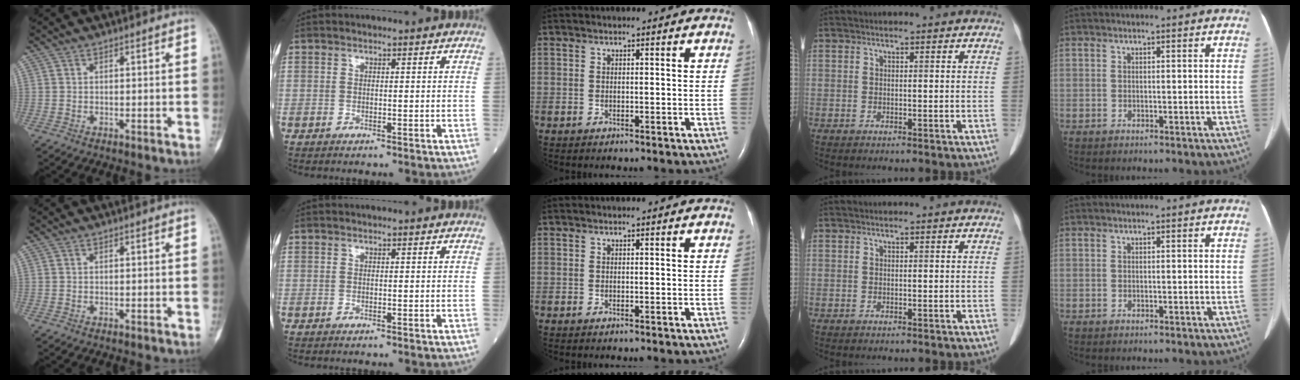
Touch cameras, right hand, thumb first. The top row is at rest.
{}